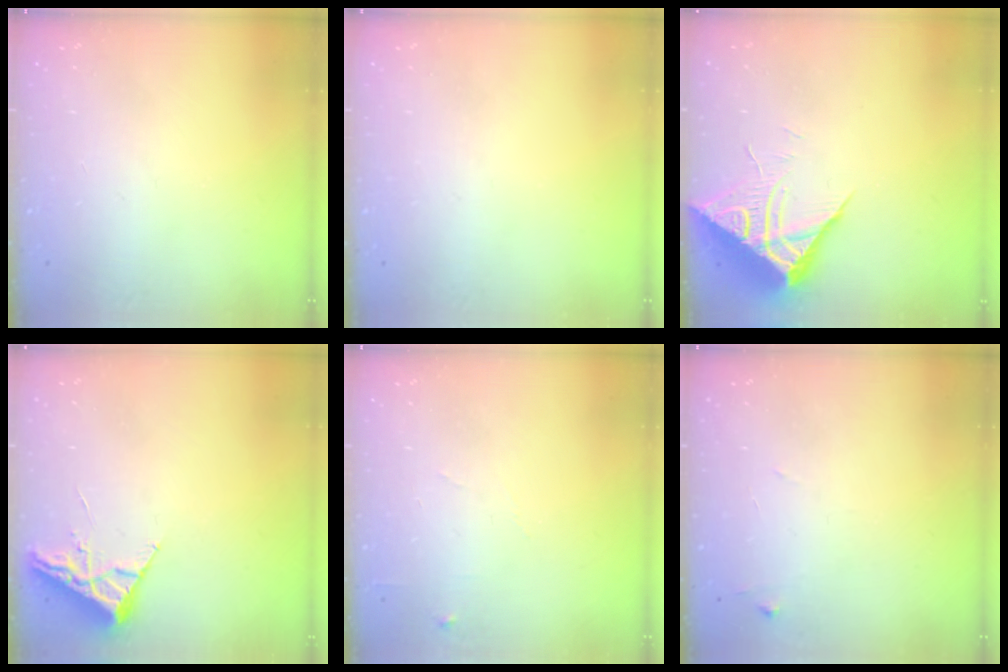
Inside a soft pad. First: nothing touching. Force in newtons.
{"total": 0.0}
{"total": 10.0, "press": 10.0, "slide": 0.6}
{"total": 3.7, "press": 3.6, "slide": 0.5}
{"total": 4.6, "press": 4.6, "slide": 0.6}
{"total": 7.4, "press": 7.4, "slide": 0.4}